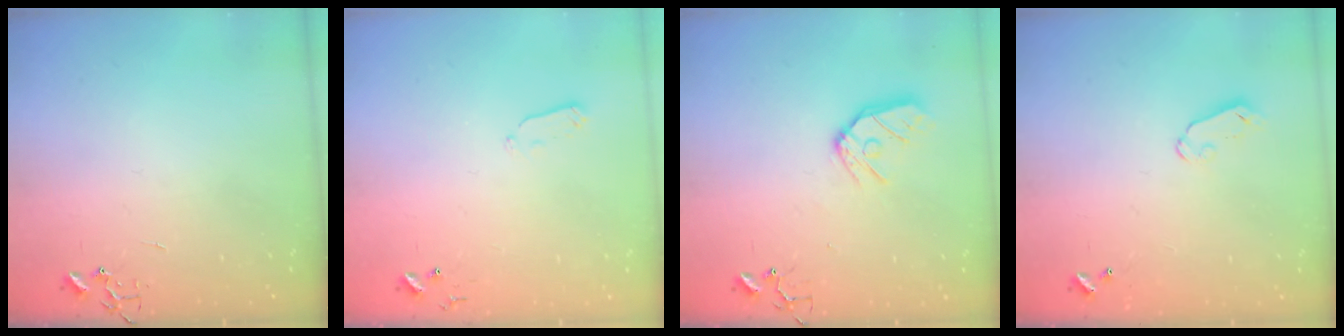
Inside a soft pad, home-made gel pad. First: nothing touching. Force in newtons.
{"total": 4.0, "press": 3.9, "slide": 0.9}
{"total": 11.0, "press": 11.0, "slide": 1.3}
{"total": 4.0, "press": 4.0, "slide": 0.4}